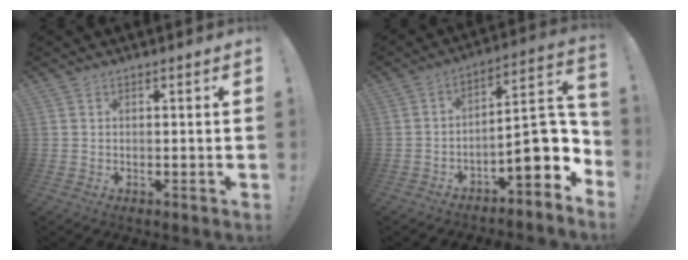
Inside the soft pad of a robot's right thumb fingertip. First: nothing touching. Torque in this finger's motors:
{"motor_torque": [0.74, -0.34, 0.10, -0.18, 0.22]}